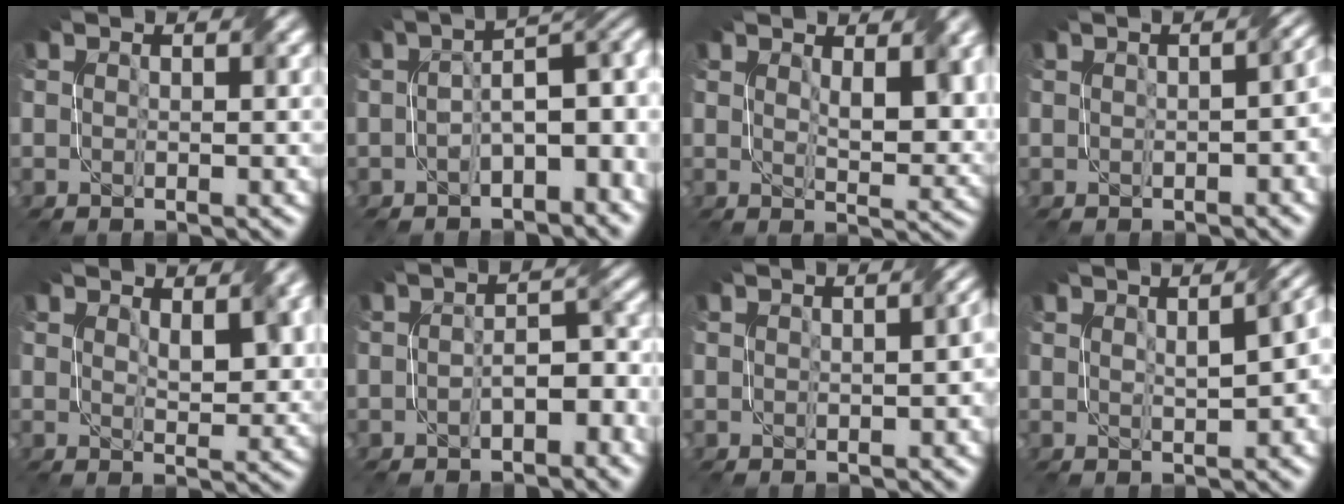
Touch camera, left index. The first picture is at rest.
{"total": 6.5, "force": [-0.5, 3.3, 5.5], "torque": [-0.069, 0.016, -0.005]}
{"total": 4.2, "force": [2.0, 1.5, 3.4], "torque": [-0.052, -0.001, 0.044]}
{"total": 4.0, "force": [-0.5, 2.0, 3.4], "torque": [-0.020, 0.002, 0.005]}
{"total": 3.3, "force": [1.9, 1.2, 2.4], "torque": [-0.038, 0.002, 0.042]}
{"total": 3.8, "force": [-1.6, 1.8, 2.9], "torque": [-0.040, 0.010, -0.021]}
{"total": 3.3, "force": [0.1, 1.7, 2.8], "torque": [-0.016, 0.001, 0.011]}
{"total": 5.7, "force": [1.3, 2.2, 5.1], "torque": [-0.051, 0.018, 0.031]}